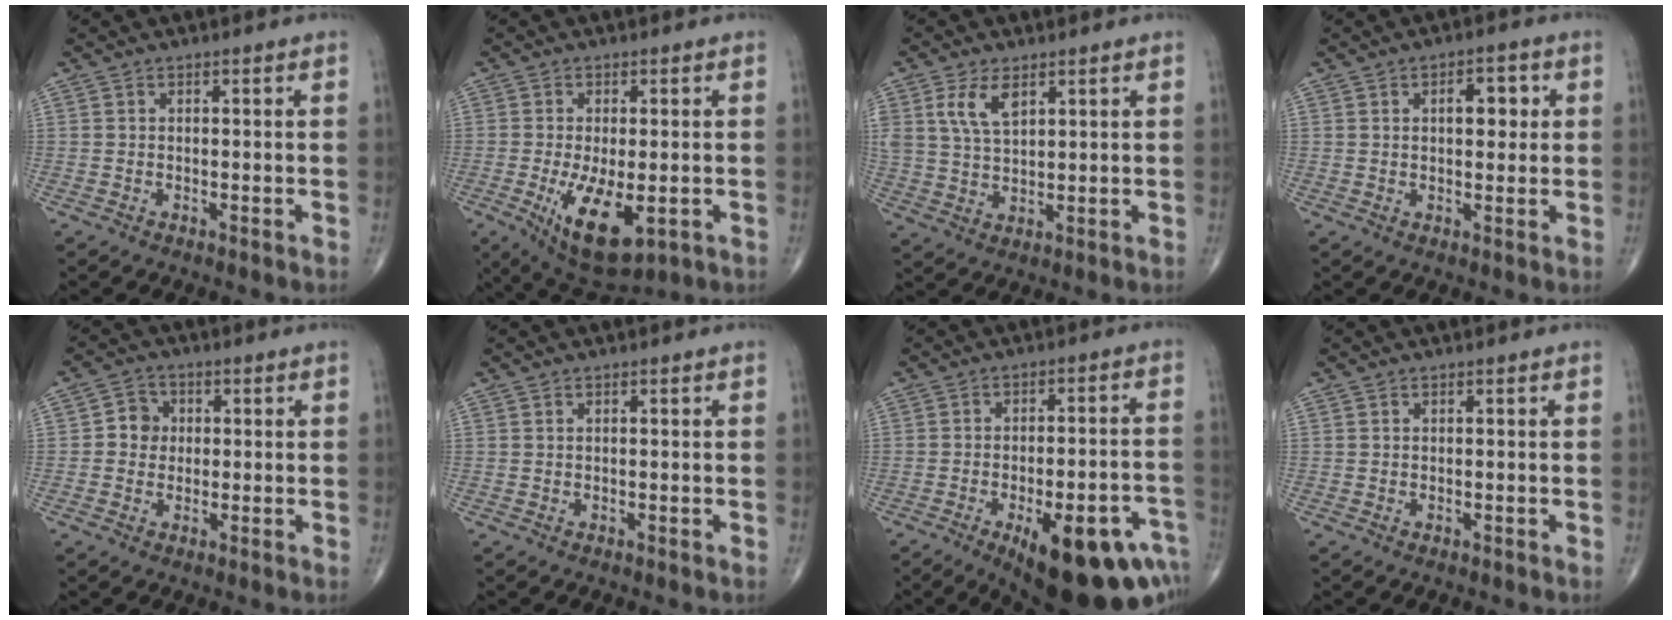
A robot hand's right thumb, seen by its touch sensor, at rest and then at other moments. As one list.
[{"total": 11.6, "force": [-3.4, 5.0, 9.9], "torque": [-0.167, -0.019, -0.042]}, {"total": 6.6, "force": [3.1, 3.4, 4.8], "torque": [-0.088, -0.010, 0.068]}, {"total": 5.3, "force": [1.3, 2.9, 4.3], "torque": [-0.040, 0.001, 0.015]}, {"total": 4.3, "force": [0.2, 3.9, 1.6], "torque": [-0.003, 0.008, -0.006]}, {"total": 0.0}, {"total": 22.7, "force": [-11.4, 8.6, 17.6], "torque": [-0.159, 0.051, -0.146]}, {"total": 0.0}]